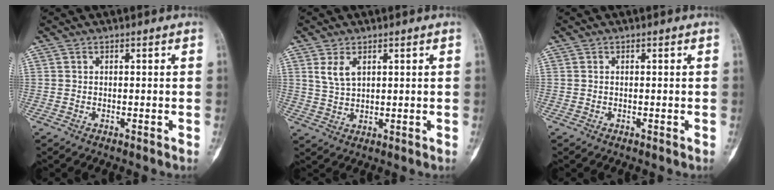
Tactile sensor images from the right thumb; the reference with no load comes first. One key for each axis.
{"total": 4.0, "fx": 1.8, "fy": 2.2, "fz": 2.8, "tx": -0.053, "ty": -0.007, "tz": 0.043}
{"total": 0.0}